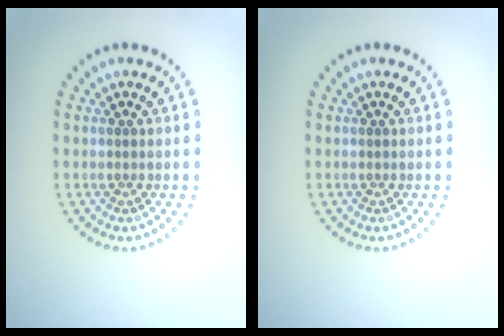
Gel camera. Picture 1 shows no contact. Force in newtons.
{"total": 0.0}